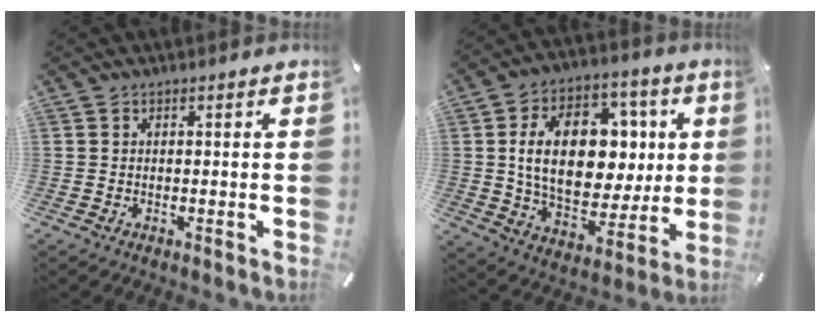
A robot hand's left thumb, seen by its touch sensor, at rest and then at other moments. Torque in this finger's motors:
{"motor_torque": [2.55, 2.46, 1.63, -1.13, 0.75]}